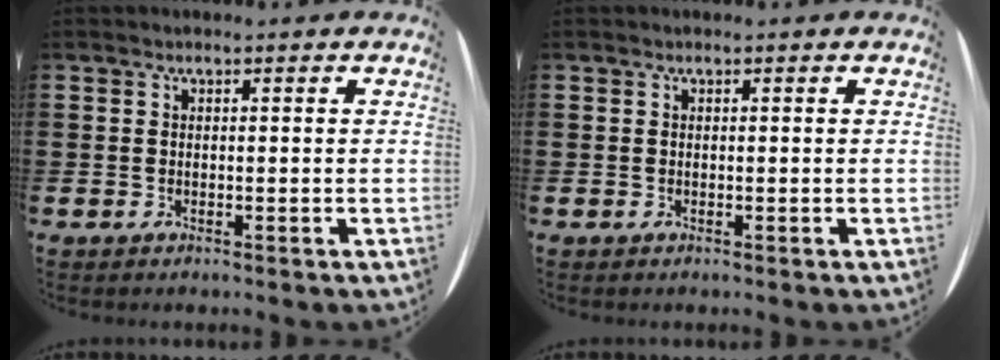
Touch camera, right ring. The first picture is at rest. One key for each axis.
{"total": 0.0}